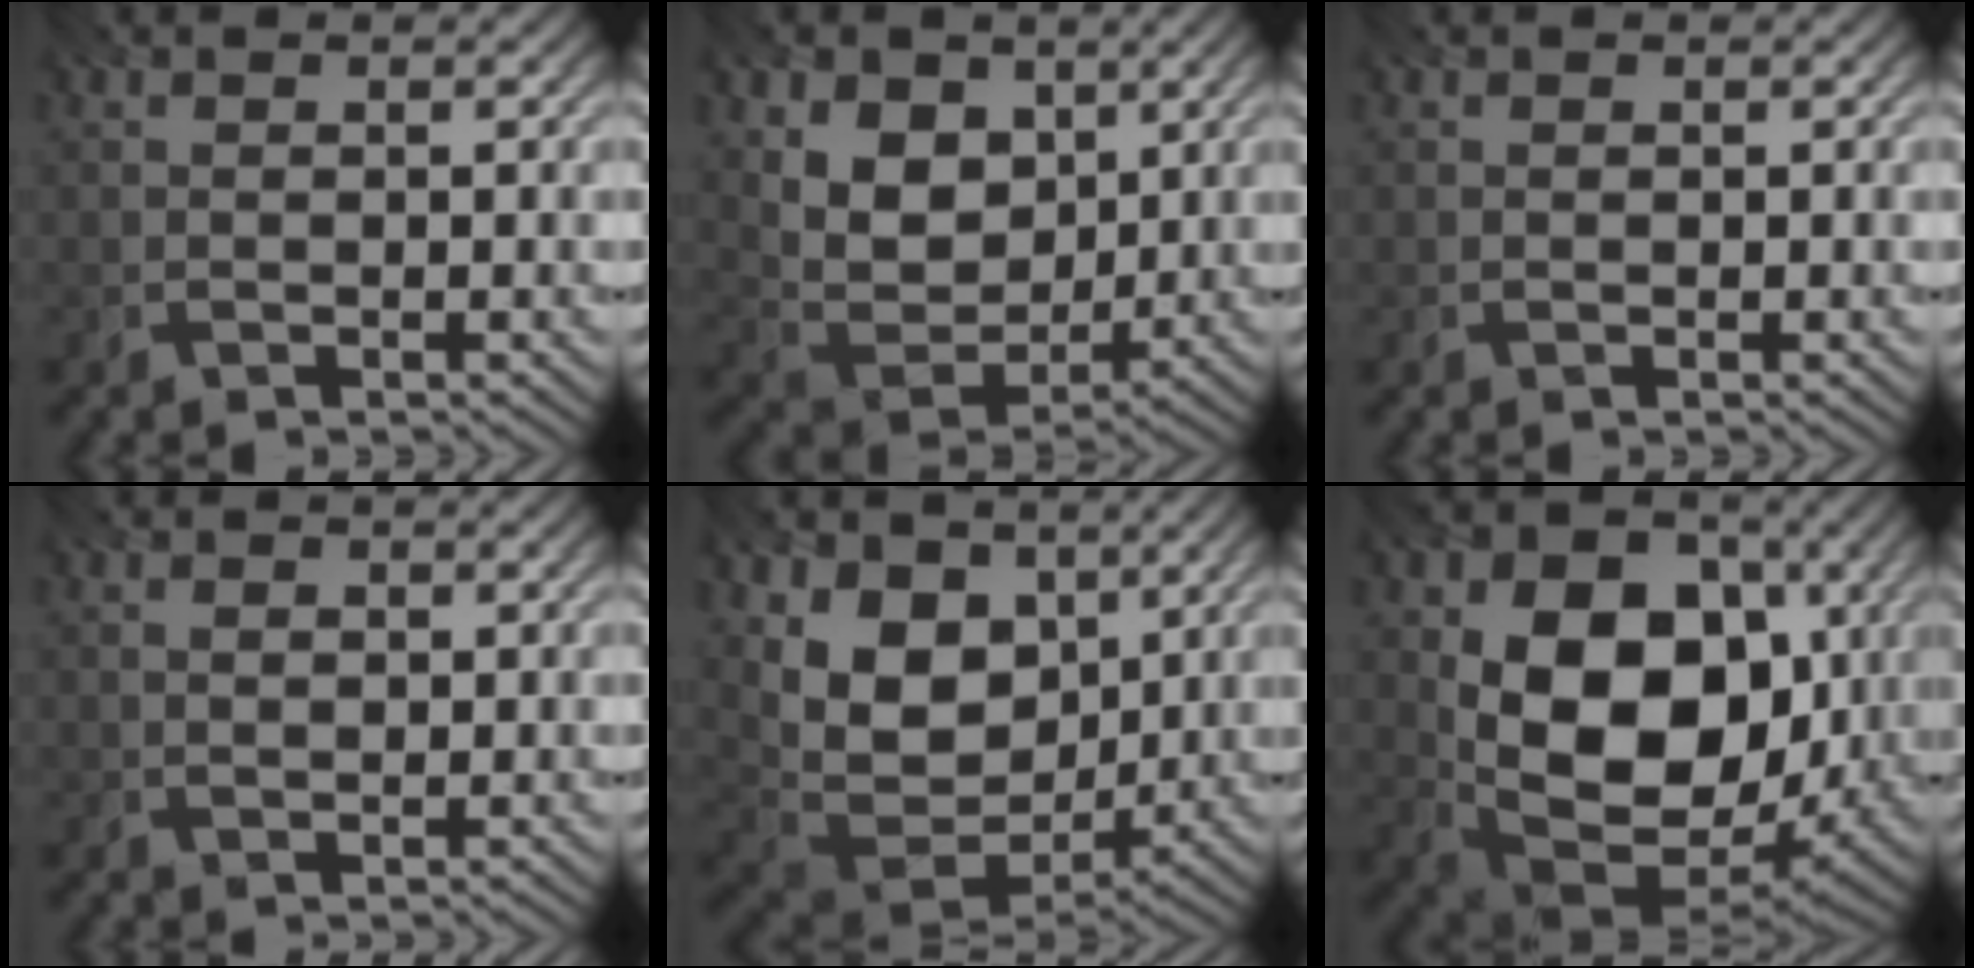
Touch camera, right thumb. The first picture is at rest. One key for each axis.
{"total": 9.9, "fx": 3.6, "fy": 7.0, "fz": 6.0, "tx": -0.156, "ty": -0.005, "tz": 0.057}
{"total": 0.0}
{"total": 1.0, "fx": -0.2, "fy": 0.7, "fz": 0.7, "tx": -0.012, "ty": -0.006, "tz": -0.003}
{"total": 14.0, "fx": 3.4, "fy": 10.1, "fz": 9.1, "tx": -0.213, "ty": 0.012, "tz": 0.077}
{"total": 16.6, "fx": 0.3, "fy": 11.6, "fz": 11.9, "tx": -0.210, "ty": -0.035, "tz": 0.004}